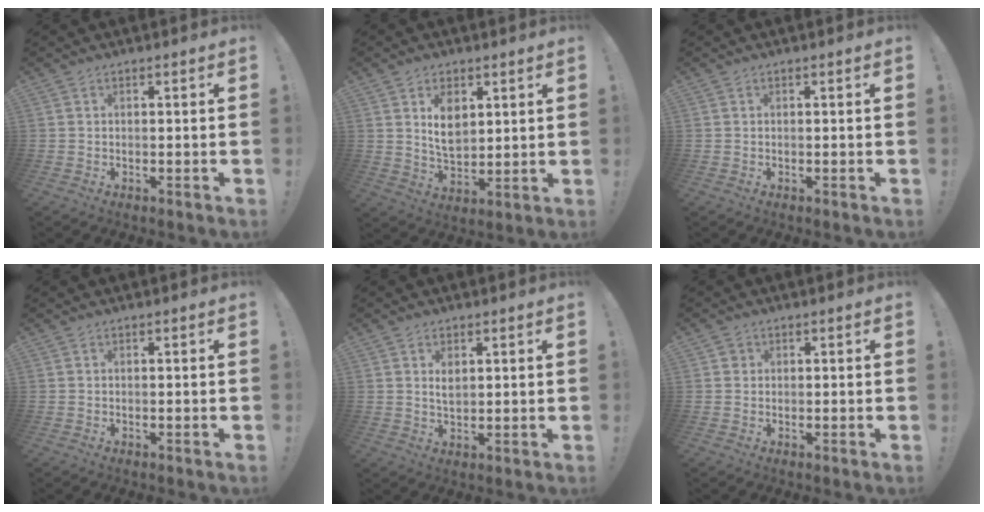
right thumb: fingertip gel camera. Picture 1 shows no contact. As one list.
[{"total": 8.4, "force": [3.6, 5.5, 5.2], "torque": [-0.089, -0.019, 0.065]}, {"total": 0.0}, {"total": 0.0}, {"total": 3.1, "force": [1.3, 1.9, 2.1], "torque": [-0.030, -0.006, 0.020]}, {"total": 1.6, "force": [0.6, 1.4, 0.3], "torque": [-0.002, 0.001, 0.012]}]